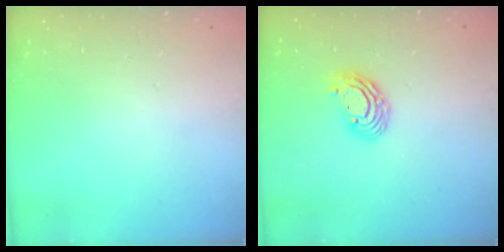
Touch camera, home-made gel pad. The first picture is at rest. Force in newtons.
{"total": 7.6, "press": 7.6, "slide": 0.9}